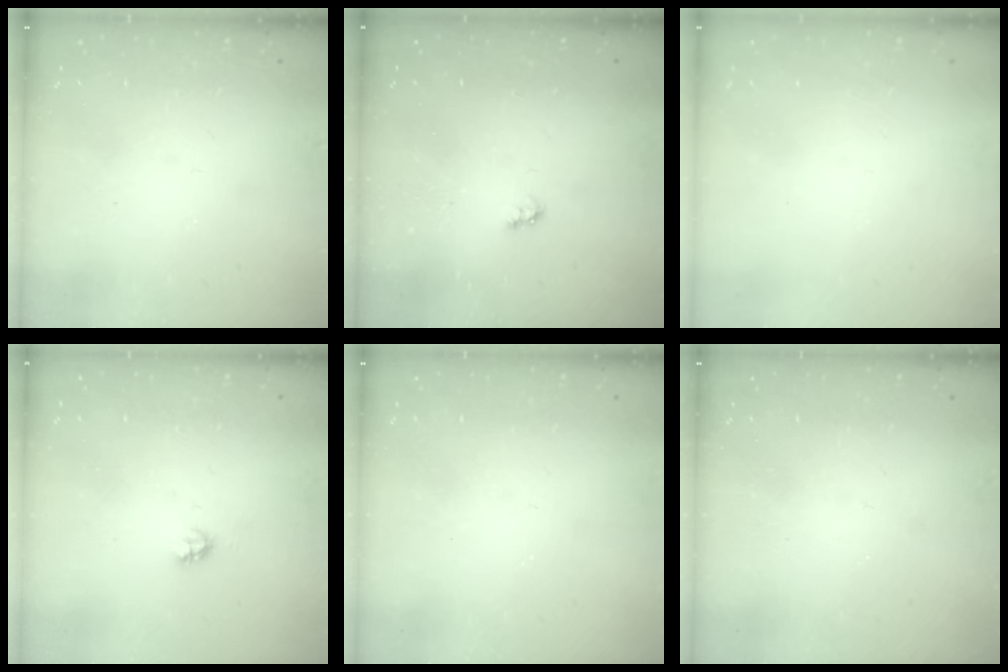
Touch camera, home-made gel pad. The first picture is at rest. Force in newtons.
{"total": 2.6, "press": 2.6, "slide": 0.4}
{"total": 0.0}
{"total": 2.2, "press": 2.2, "slide": 0.2}
{"total": 0.0}
{"total": 0.0}